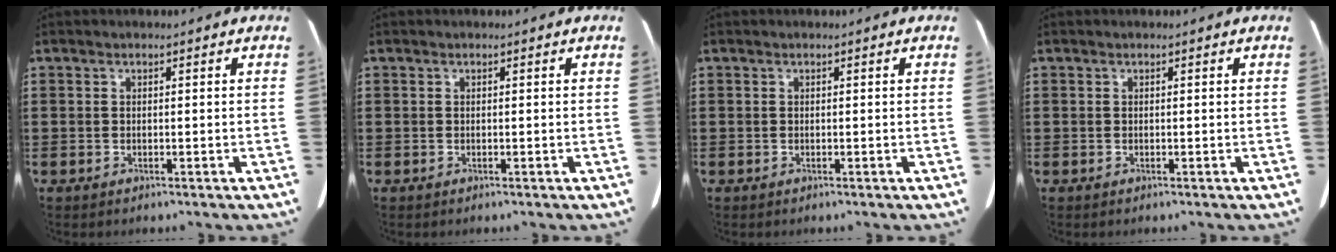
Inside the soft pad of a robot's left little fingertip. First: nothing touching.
{"total": 0.0}
{"total": 0.0}
{"total": 0.0}